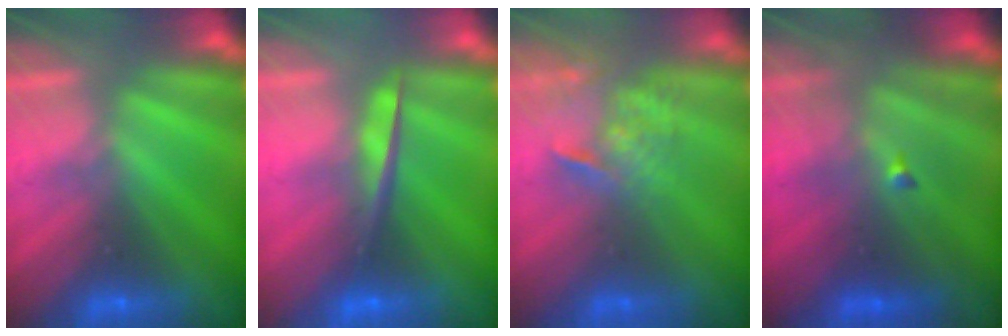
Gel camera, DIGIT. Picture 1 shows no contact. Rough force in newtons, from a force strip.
{"total": 4.6}
{"total": 3.8}
{"total": 4.3}